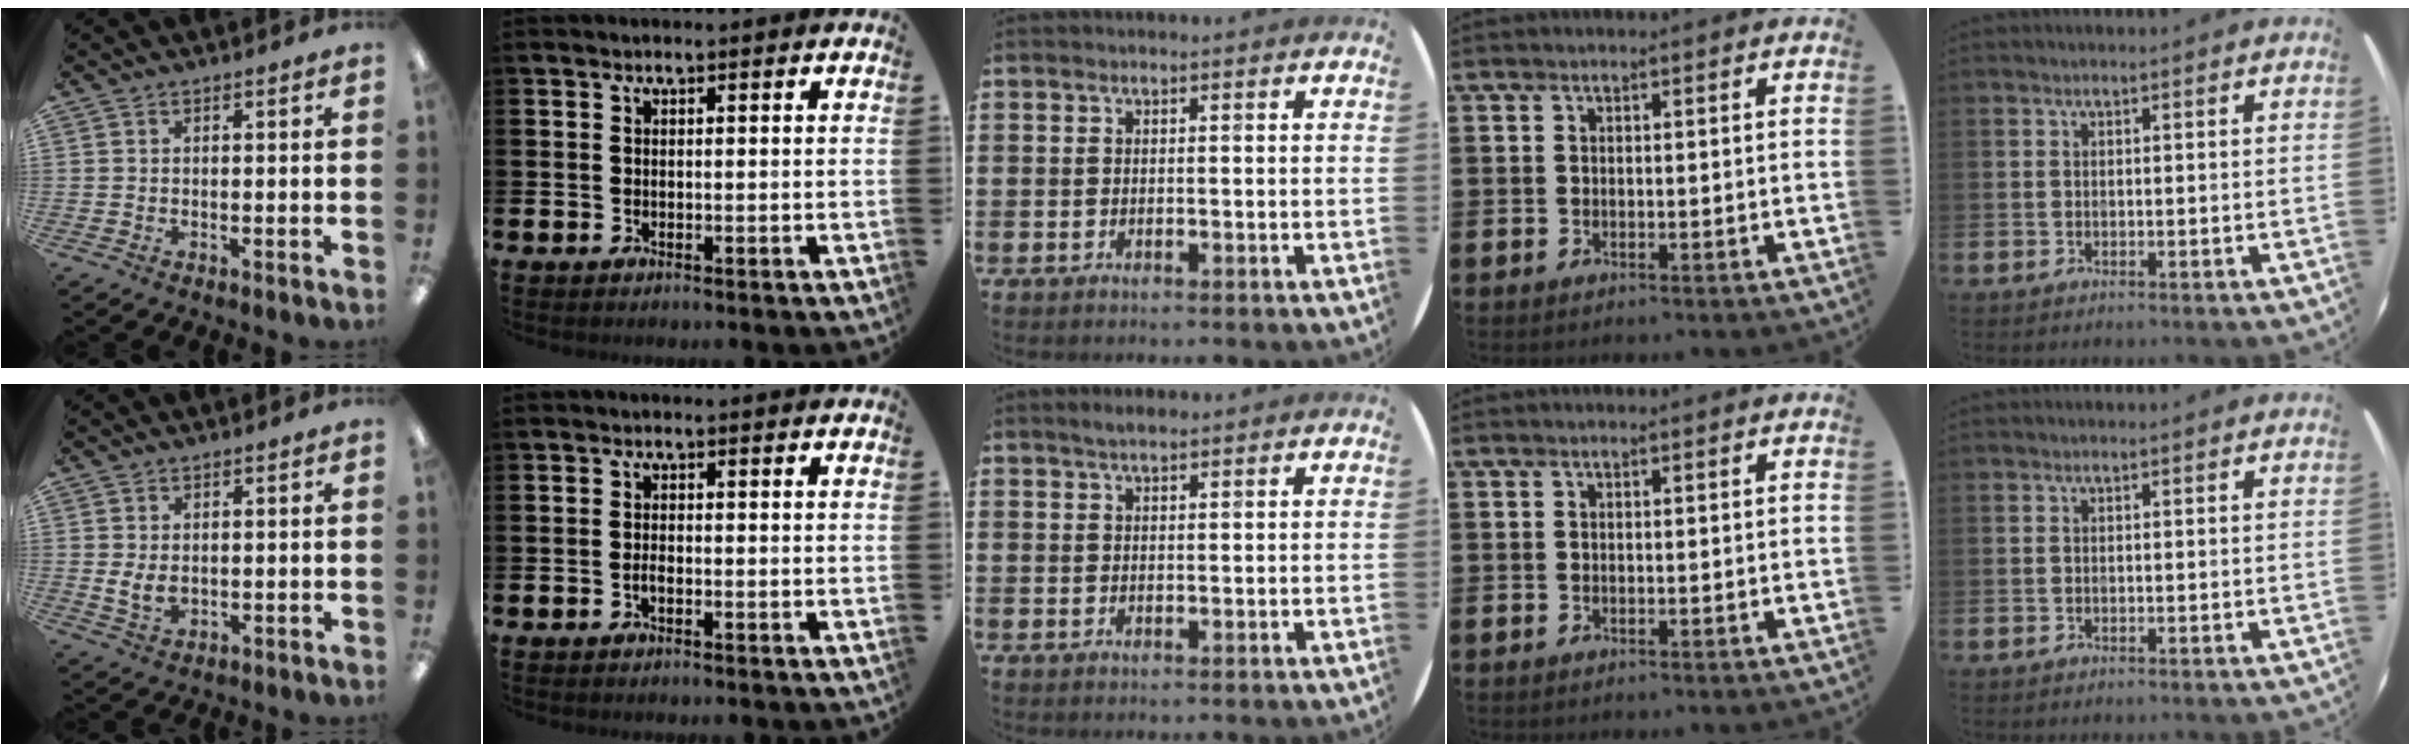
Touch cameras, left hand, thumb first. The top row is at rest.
{"thumb": {"total": 3.8, "force": [0.5, 2.4, 2.9], "torque": [-0.060, -0.007, 0.006]}, "index": {"total": 0.9, "force": [-0.5, 0.2, 0.7], "torque": [-0.016, -0.003, -0.008]}, "middle": {"total": 1.8, "force": [1.5, 0.4, 0.9], "torque": [-0.018, 0.004, 0.027]}}